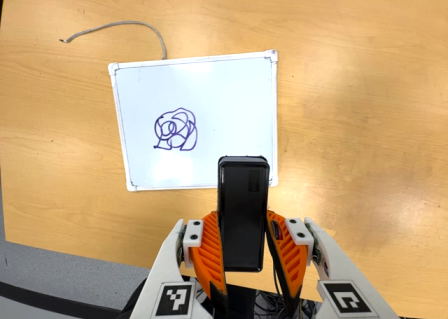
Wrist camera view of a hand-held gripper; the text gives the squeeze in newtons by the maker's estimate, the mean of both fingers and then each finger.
{"total": 4.2, "left": 2.6, "right": 5.7}